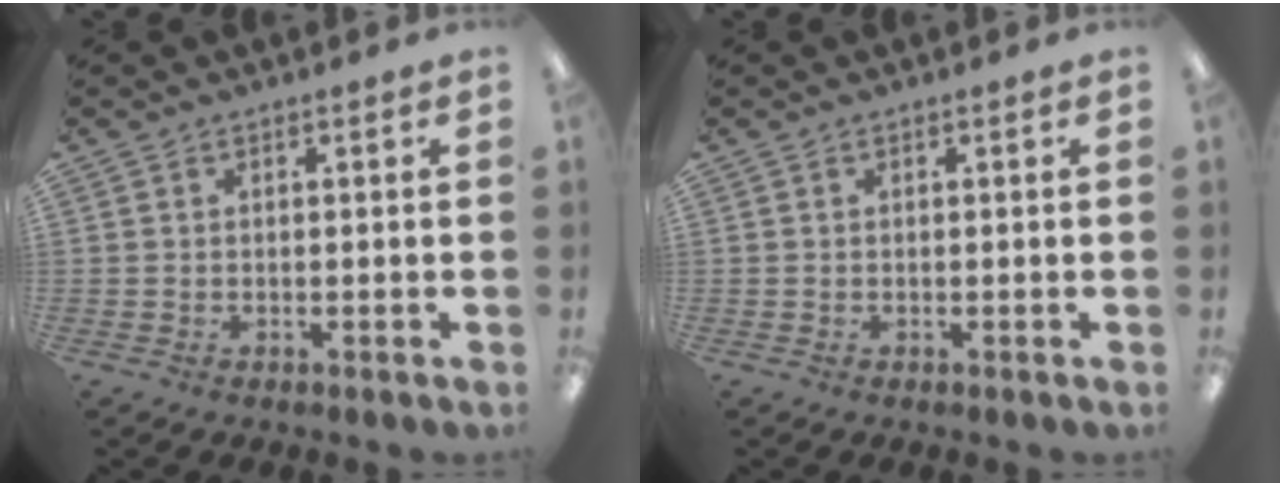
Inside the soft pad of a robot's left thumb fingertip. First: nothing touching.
{"total": 0.0}